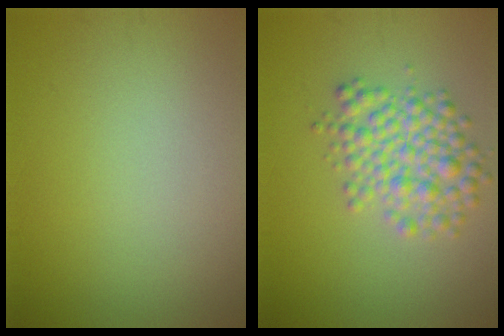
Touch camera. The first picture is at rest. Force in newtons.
{"total": 4.4, "press": 4.4, "slide": 0.1}